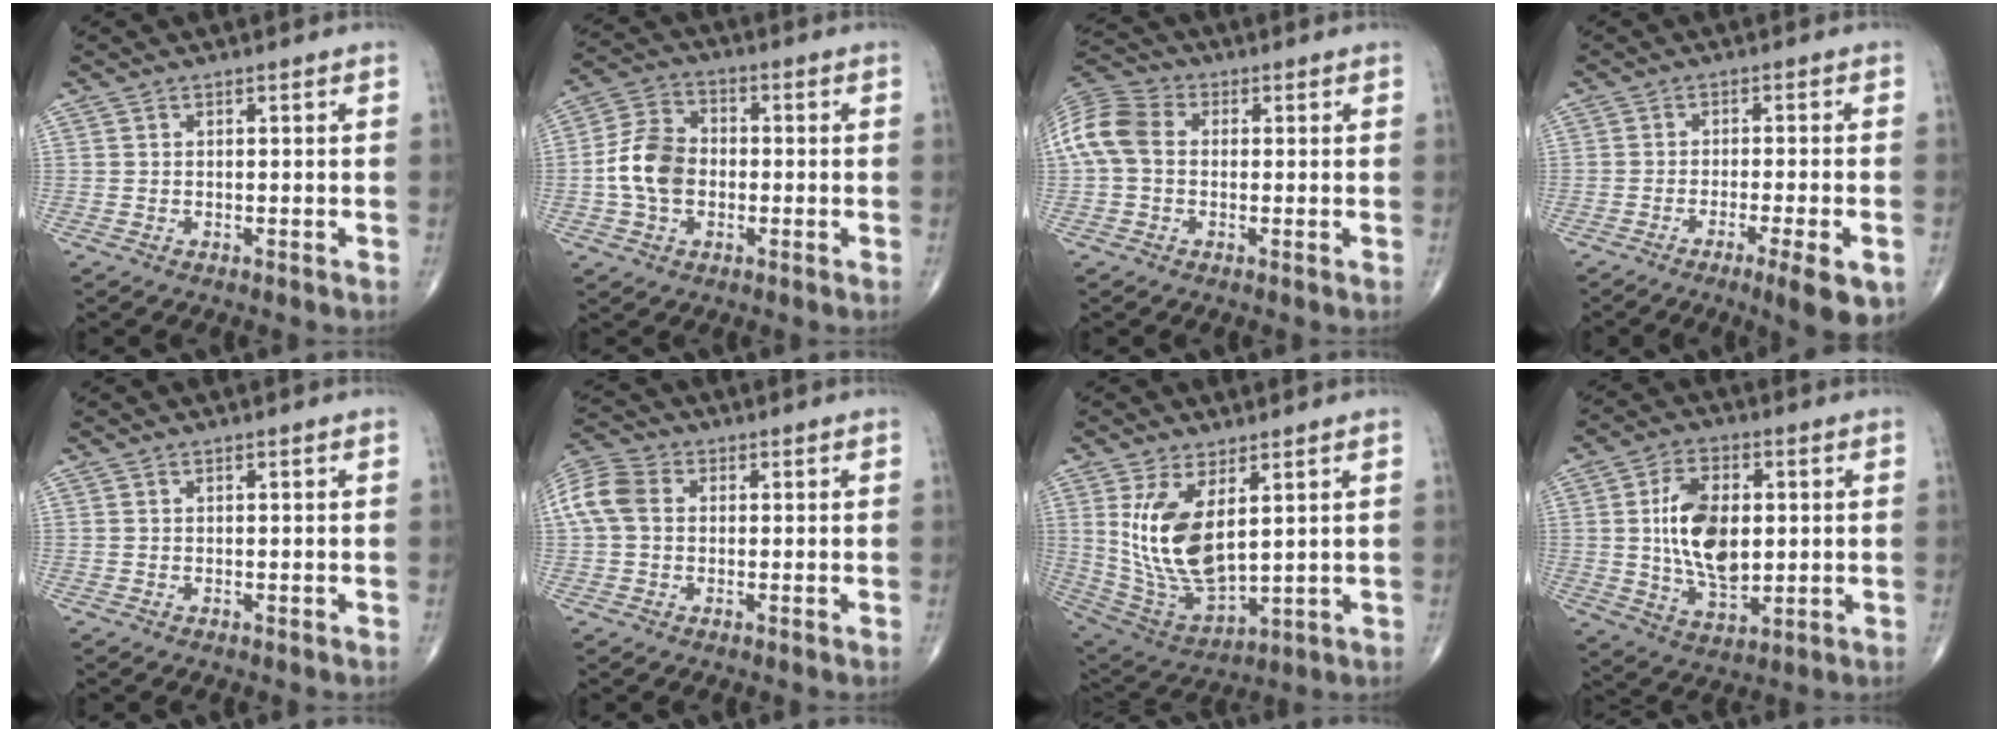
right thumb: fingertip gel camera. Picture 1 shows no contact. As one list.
[{"total": 9.6, "force": [-1.3, 6.9, 6.5], "torque": [-0.117, 0.024, -0.033]}, {"total": 9.7, "force": [0.4, 7.2, 6.5], "torque": [-0.137, 0.029, -0.003]}, {"total": 8.2, "force": [-4.1, 1.0, 7.0], "torque": [-0.098, -0.007, -0.060]}, {"total": 0.0}, {"total": 9.1, "force": [1.1, 6.9, 5.9], "torque": [-0.130, 0.027, 0.015]}, {"total": 14.6, "force": [3.8, 7.0, 12.2], "torque": [-0.230, -0.026, 0.097]}, {"total": 13.9, "force": [1.2, 8.0, 11.3], "torque": [-0.184, -0.008, 0.026]}]